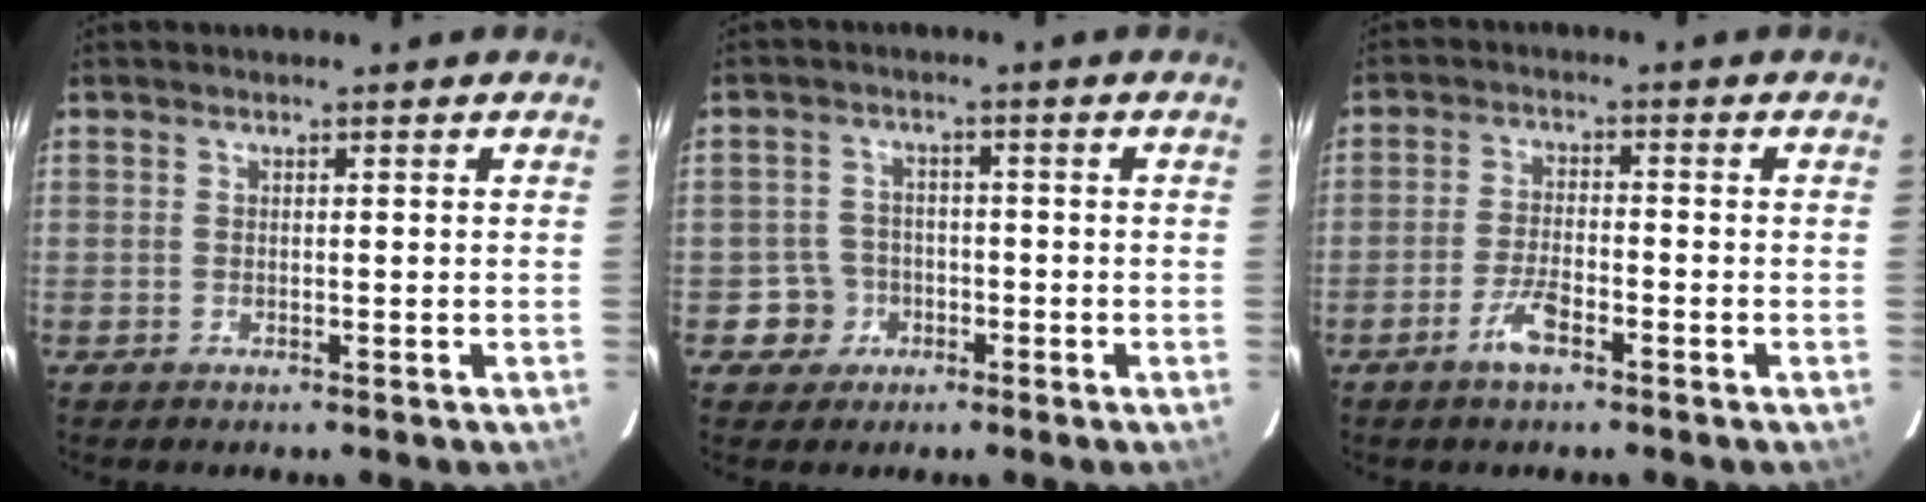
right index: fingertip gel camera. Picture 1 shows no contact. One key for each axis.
{"total": 4.9, "fx": -1.9, "fy": 4.5, "fz": -0.1, "tx": -0.001, "ty": 0.023, "tz": -0.030}
{"total": 5.0, "fx": -3.1, "fy": 1.4, "fz": 3.6, "tx": -0.083, "ty": 0.000, "tz": -0.059}